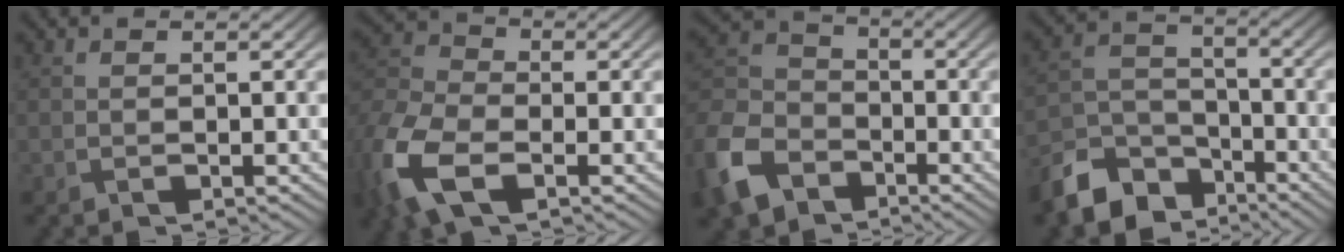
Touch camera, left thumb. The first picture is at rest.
{"total": 12.3, "force": [-5.6, 7.1, 8.3], "torque": [-0.240, -0.042, -0.114]}
{"total": 11.6, "force": [-6.9, 7.5, 5.4], "torque": [-0.163, -0.023, -0.154]}
{"total": 10.6, "force": [-7.5, 5.9, 4.6], "torque": [-0.117, -0.021, -0.140]}